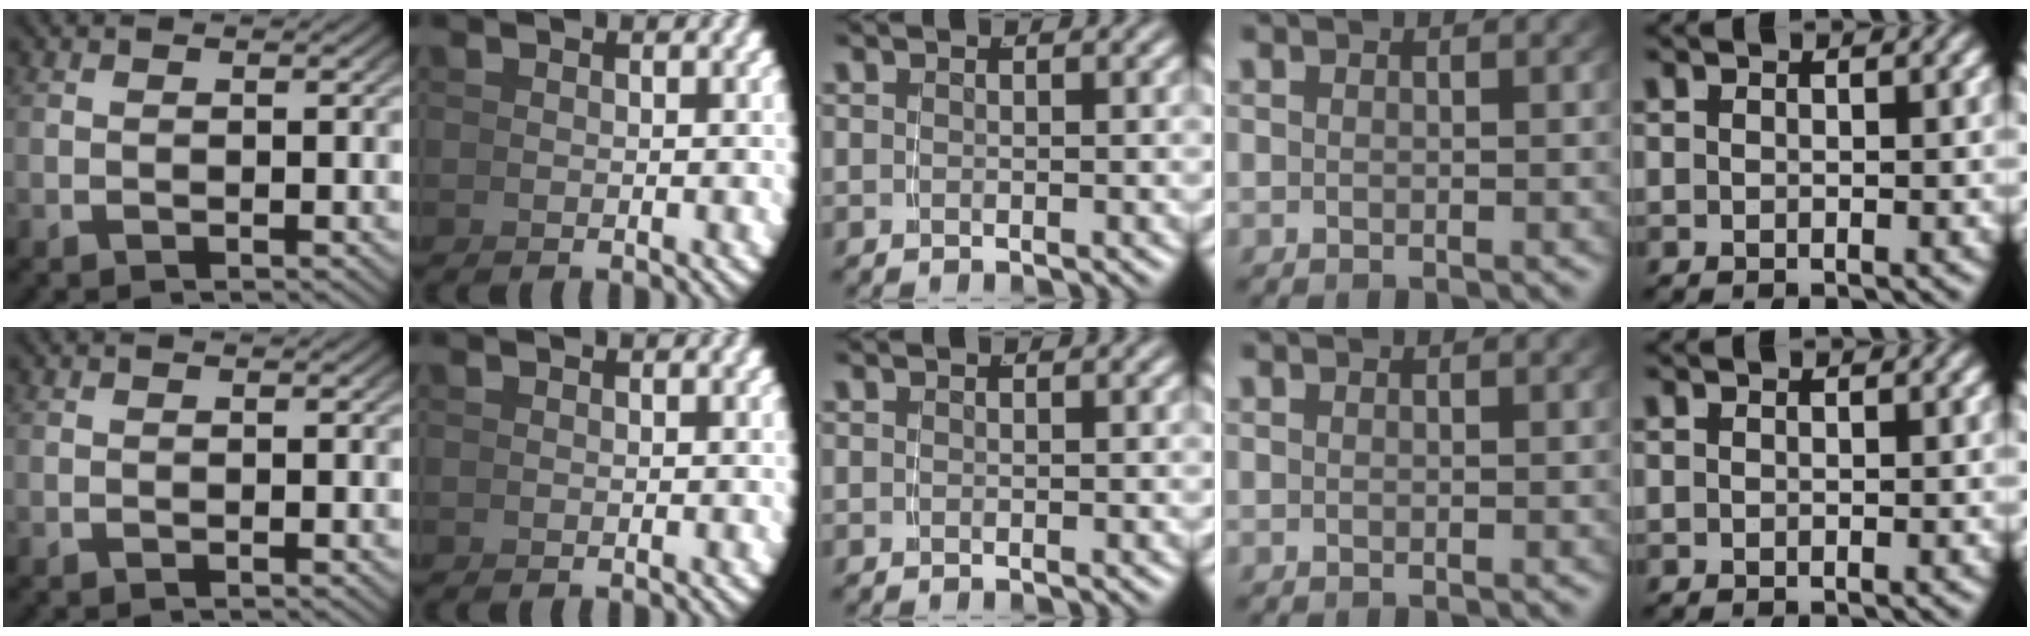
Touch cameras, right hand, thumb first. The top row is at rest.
{}